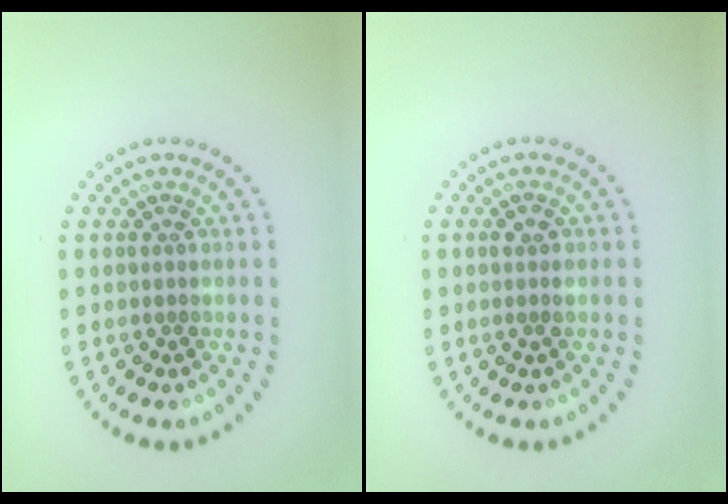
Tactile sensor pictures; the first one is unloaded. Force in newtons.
{"total": 1.2, "press": 1.1, "slide": 0.4}